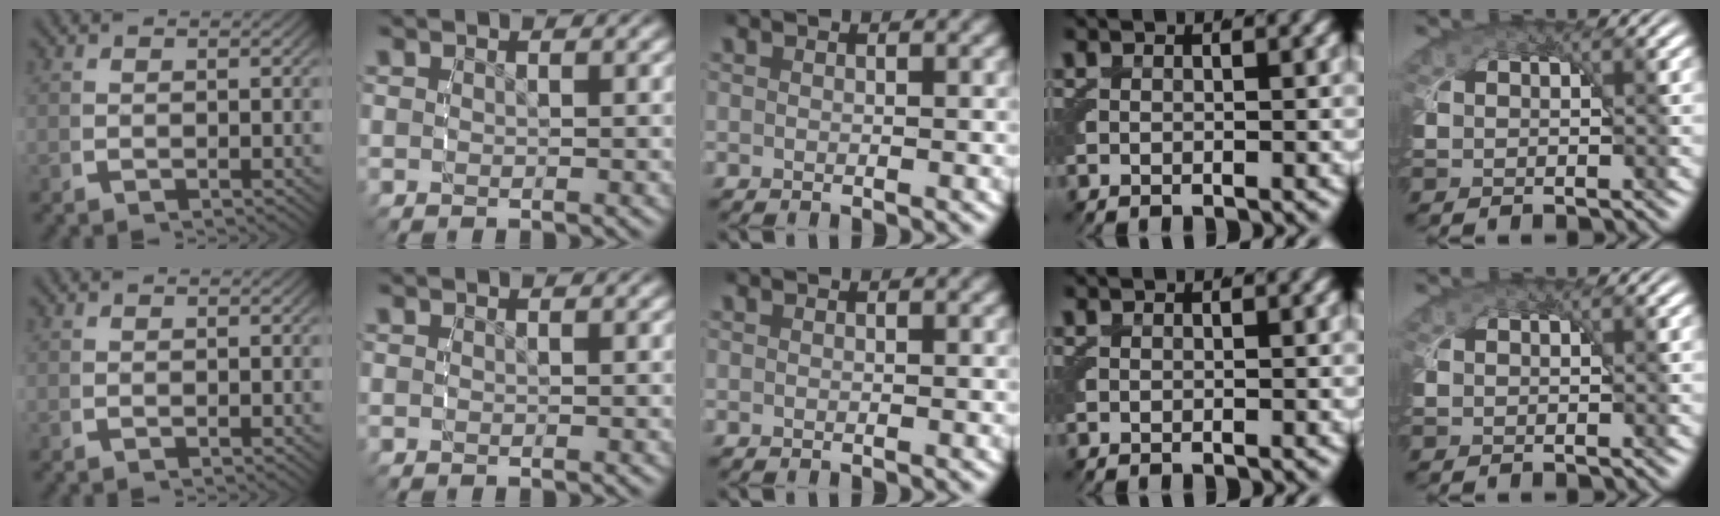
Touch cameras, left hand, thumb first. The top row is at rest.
{}